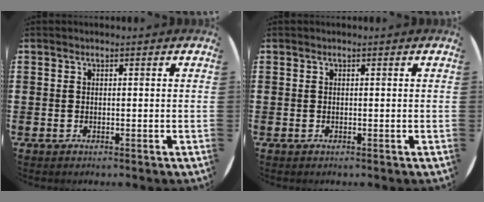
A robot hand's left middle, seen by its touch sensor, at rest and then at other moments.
{"total": 0.0}